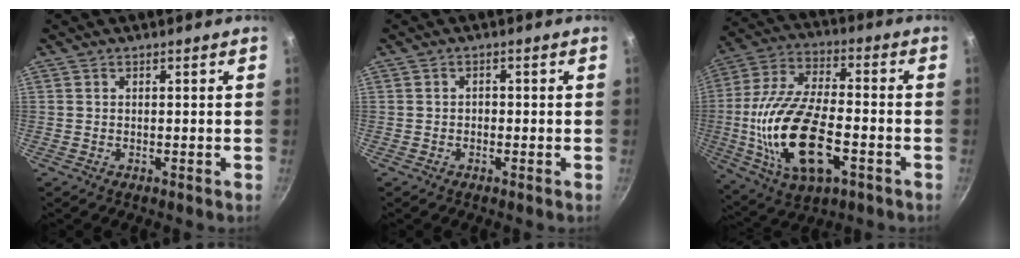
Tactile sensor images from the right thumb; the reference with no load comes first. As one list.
[{"total": 1.0, "force": [-0.4, 0.8, 0.4], "torque": [-0.005, 0.004, -0.008]}, {"total": 21.5, "force": [-5.1, 10.4, 18.2], "torque": [-0.357, 0.015, -0.093]}]